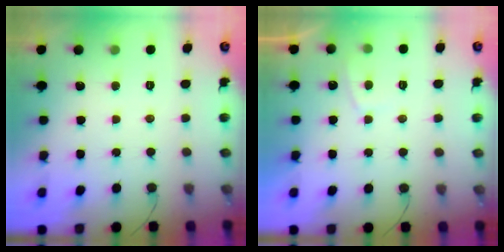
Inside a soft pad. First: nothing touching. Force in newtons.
{"total": 1.3, "press": 1.1, "slide": 0.6}